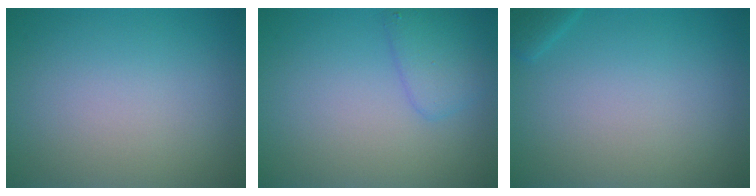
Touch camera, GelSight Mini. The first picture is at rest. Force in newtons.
{"total": 2.4, "press": 2.4, "slide": 0.1}
{"total": 1.1, "press": 1.1, "slide": 0.1}